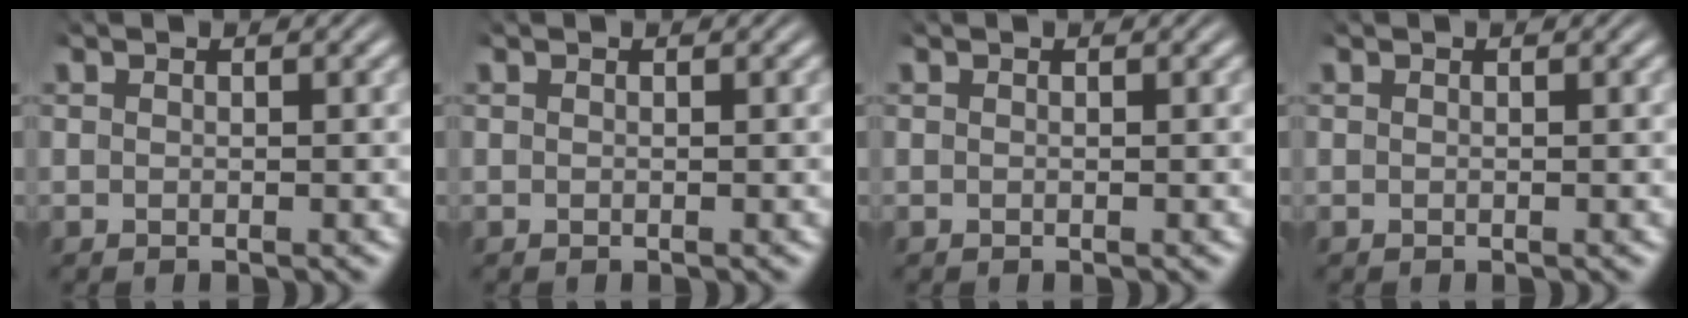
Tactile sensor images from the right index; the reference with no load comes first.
{"total": 0.0}
{"total": 0.0}
{"total": 0.0}